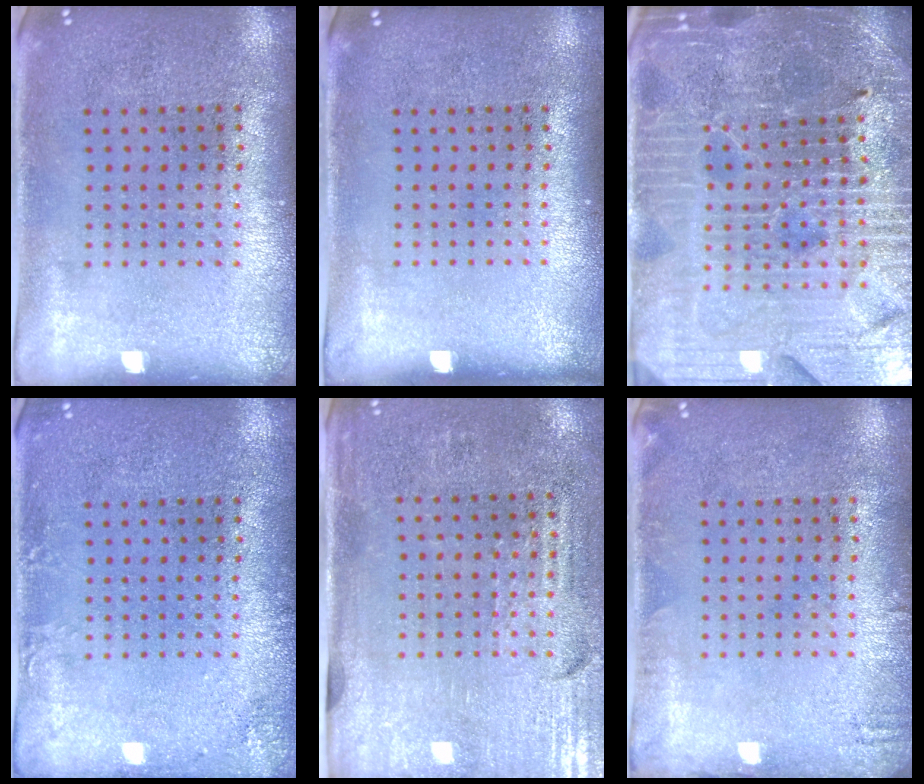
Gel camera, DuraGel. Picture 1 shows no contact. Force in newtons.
{"total": 0.0}
{"total": 5.3, "press": 4.9, "slide": 1.8}
{"total": 1.6, "press": 1.6, "slide": 0.1}
{"total": 3.4, "press": 3.1, "slide": 1.4}
{"total": 1.1, "press": 1.1, "slide": 0.2}